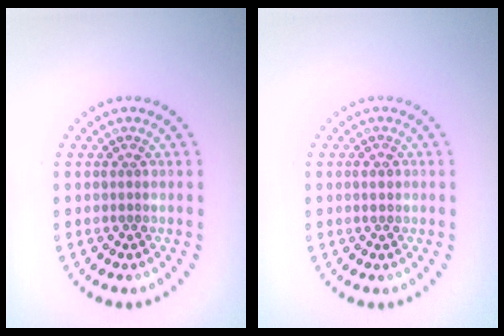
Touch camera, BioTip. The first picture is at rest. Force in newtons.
{"total": 1.1, "press": 1.1, "slide": 0.1}